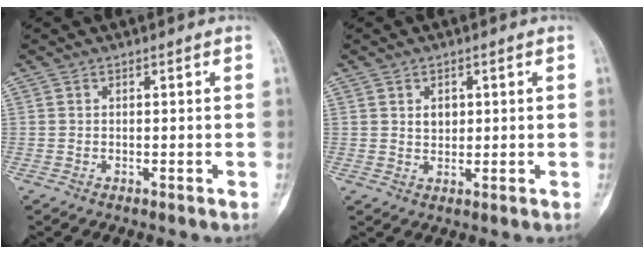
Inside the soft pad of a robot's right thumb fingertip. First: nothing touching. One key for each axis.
{"total": 2.7, "fx": 0.8, "fy": 2.0, "fz": 1.6, "tx": -0.013, "ty": -0.004, "tz": 0.014}